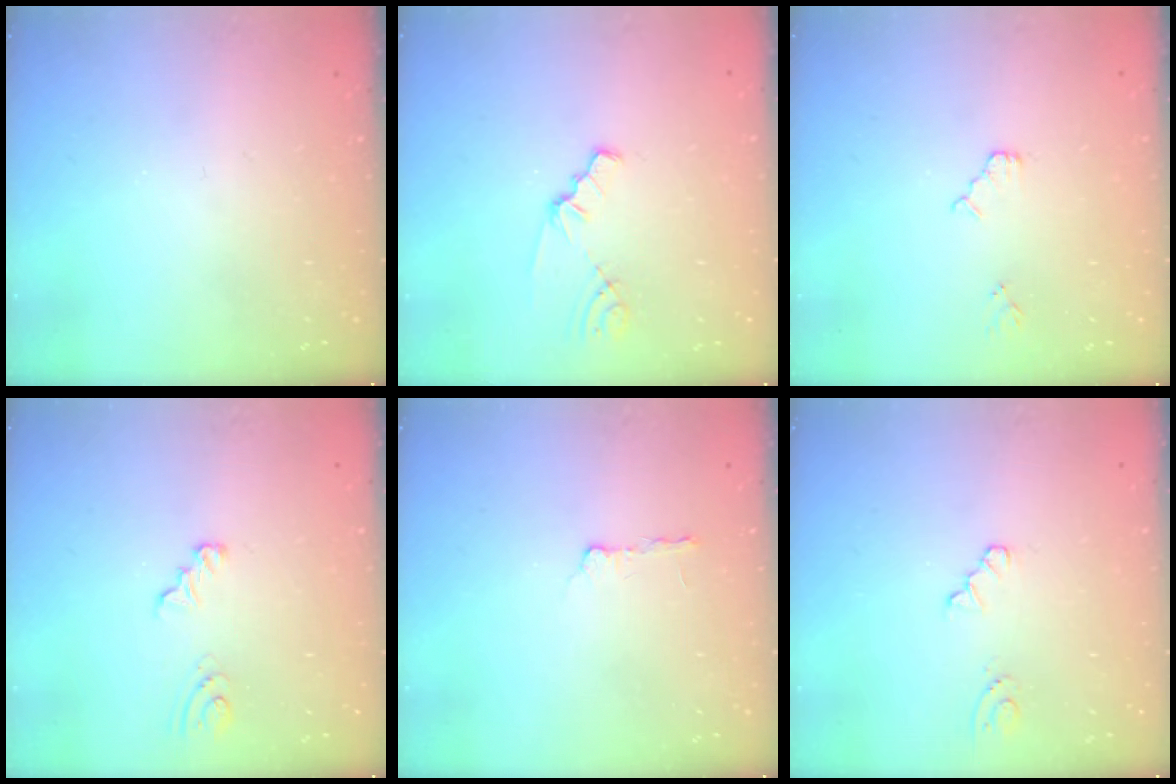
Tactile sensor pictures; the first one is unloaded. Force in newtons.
{"total": 1.5, "press": 1.5, "slide": 0.3}
{"total": 3.8, "press": 3.8, "slide": 0.5}
{"total": 3.7, "press": 3.7, "slide": 0.3}
{"total": 2.4, "press": 2.3, "slide": 0.4}
{"total": 2.1, "press": 2.1, "slide": 0.3}